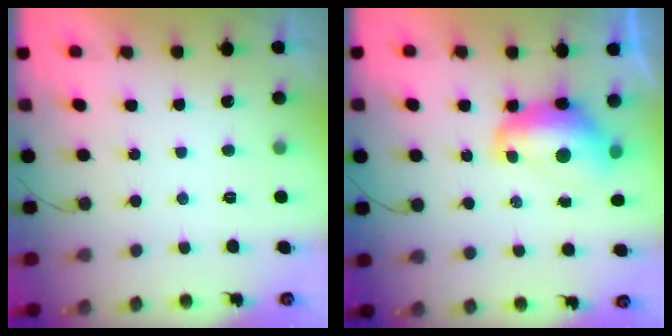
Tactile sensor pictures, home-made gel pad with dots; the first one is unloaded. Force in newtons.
{"total": 10.3, "press": 10.2, "slide": 0.9}